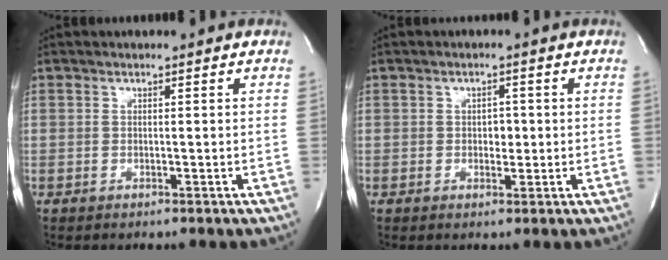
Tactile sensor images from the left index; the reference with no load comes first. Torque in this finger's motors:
{"motor_torque": [-0.24, -0.09, 0.00, -0.01]}